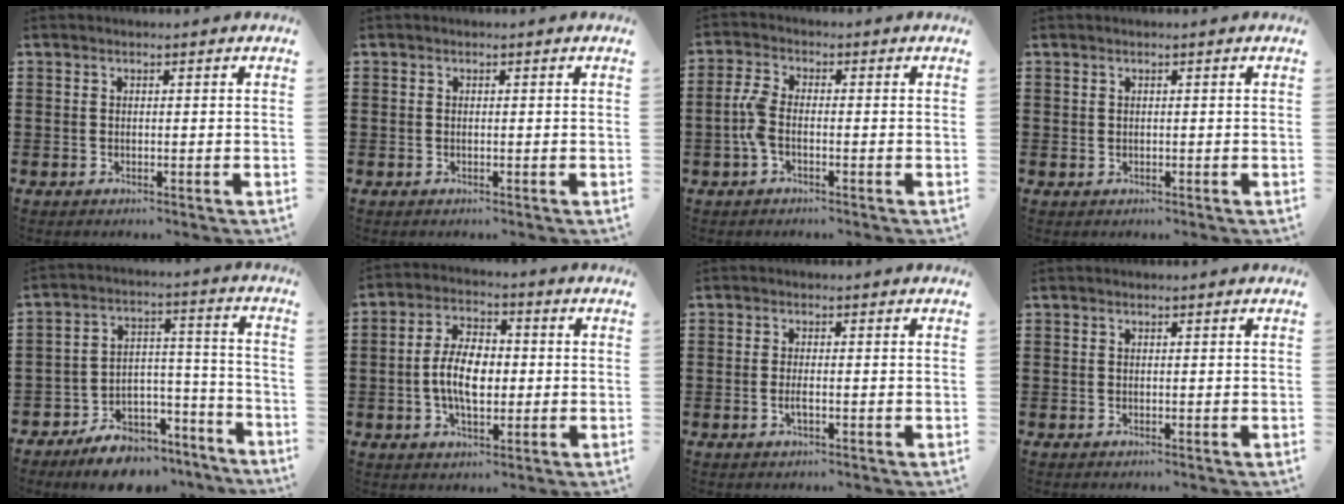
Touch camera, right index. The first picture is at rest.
{"total": 0.0}
{"total": 4.2, "force": [-1.0, 1.8, 3.7], "torque": [-0.095, -0.004, -0.026]}
{"total": 0.5, "force": [0.2, 0.5, 0.1], "torque": [-0.004, 0.002, 0.005]}
{"total": 8.4, "force": [-7.4, 3.7, 1.8], "torque": [-0.020, 0.040, -0.134]}
{"total": 7.6, "force": [-0.7, 4.3, 6.2], "torque": [-0.135, 0.006, -0.018]}
{"total": 1.7, "force": [-0.6, 0.3, 1.6], "torque": [-0.036, -0.004, -0.013]}
{"total": 0.0}